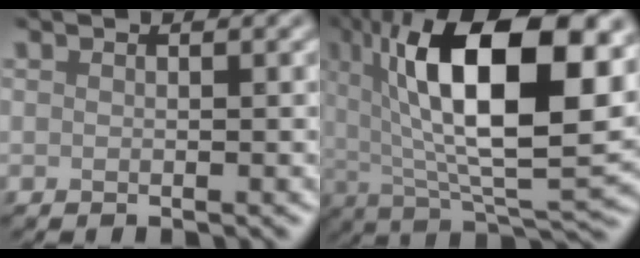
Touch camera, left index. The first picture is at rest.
{"total": 16.4, "force": [4.8, 5.8, 14.5], "torque": [-0.226, 0.008, 0.070]}